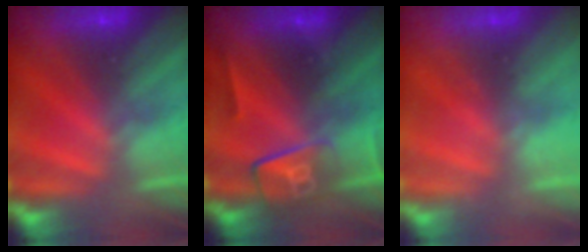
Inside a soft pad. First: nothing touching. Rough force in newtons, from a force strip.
{"total": 2.4}
{"total": 2.0}